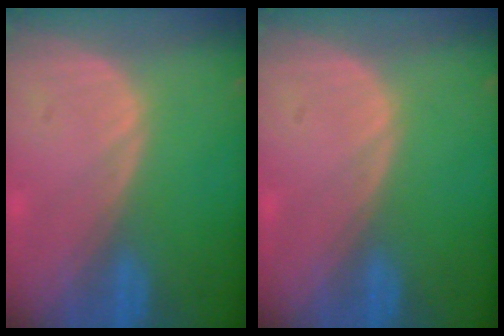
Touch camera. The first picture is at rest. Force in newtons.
{"total": 0.0}